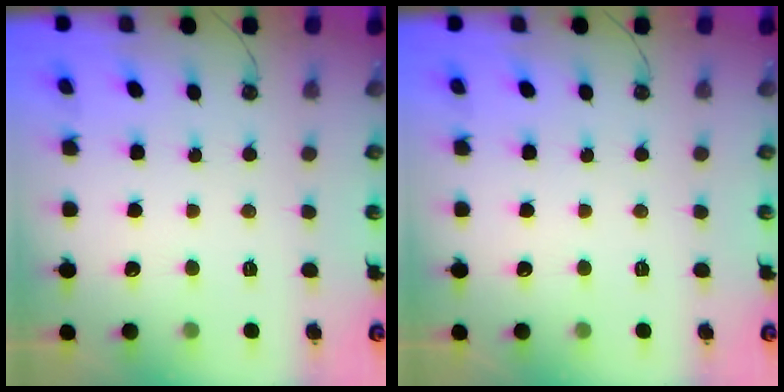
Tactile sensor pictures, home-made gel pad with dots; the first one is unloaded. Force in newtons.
{"total": 0.0}